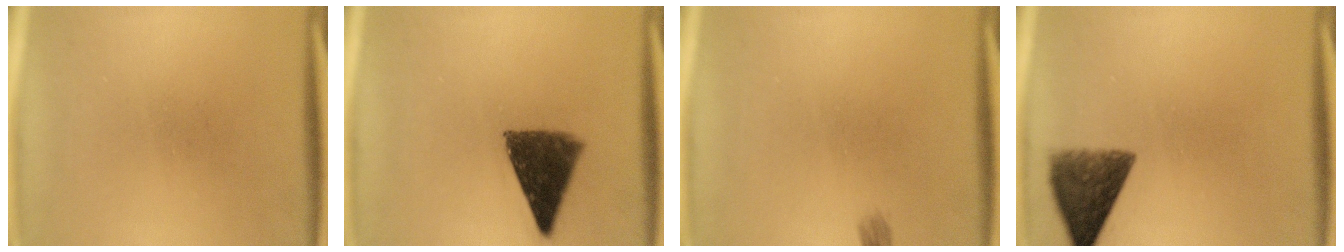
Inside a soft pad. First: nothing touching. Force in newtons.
{"total": 10.5}
{"total": 1.0}
{"total": 8.3}